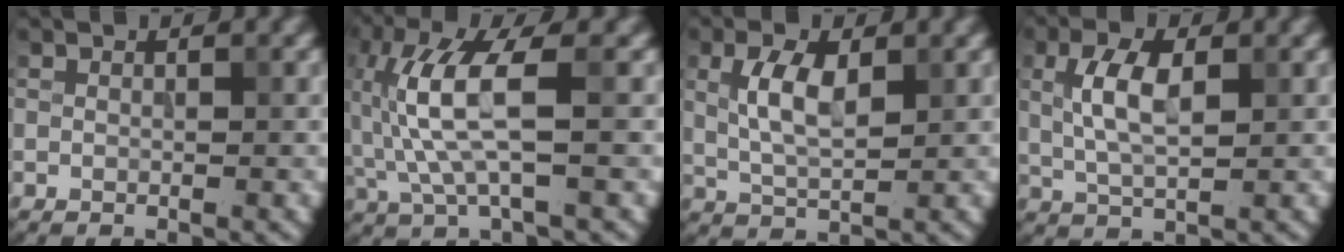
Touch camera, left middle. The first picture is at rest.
{"total": 6.6, "force": [0.3, 1.8, 6.3], "torque": [-0.152, 0.007, 0.007]}
{"total": 4.1, "force": [1.0, 1.9, 3.5], "torque": [-0.079, 0.003, 0.020]}
{"total": 4.5, "force": [0.8, 2.0, 3.9], "torque": [-0.087, 0.004, 0.016]}